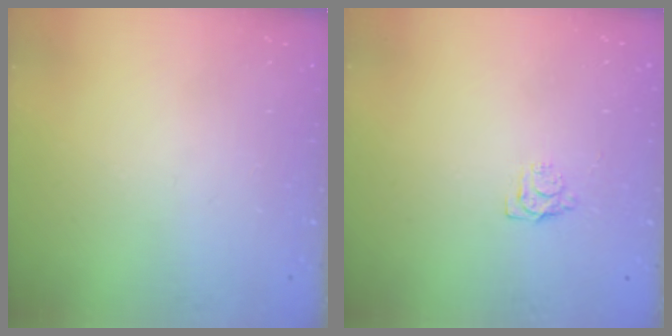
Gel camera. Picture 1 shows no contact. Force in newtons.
{"total": 4.7, "press": 4.6, "slide": 0.7}